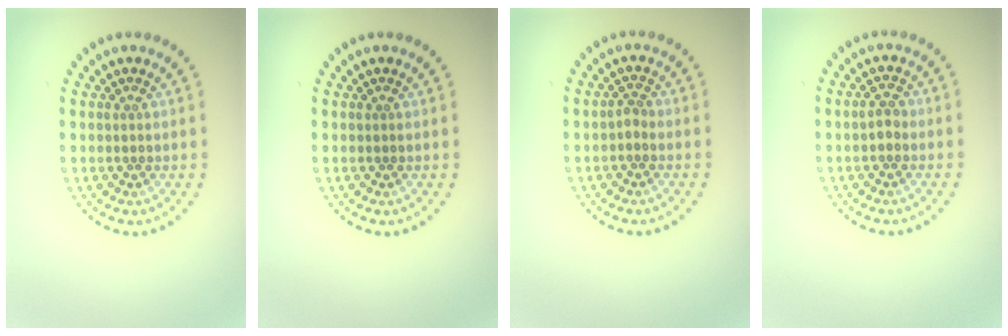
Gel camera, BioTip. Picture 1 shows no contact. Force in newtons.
{"total": 0.0}
{"total": 0.9, "press": 0.7, "slide": 0.6}
{"total": 1.2, "press": 1.2, "slide": 0.2}